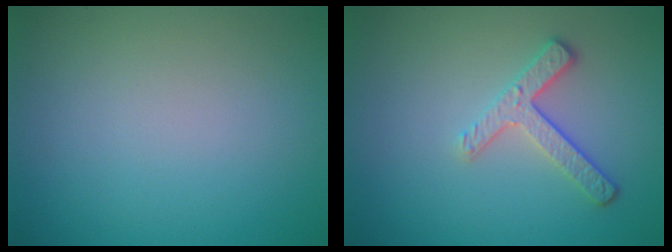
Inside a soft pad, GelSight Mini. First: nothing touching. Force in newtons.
{"total": 2.7, "press": 2.3, "slide": 1.5}